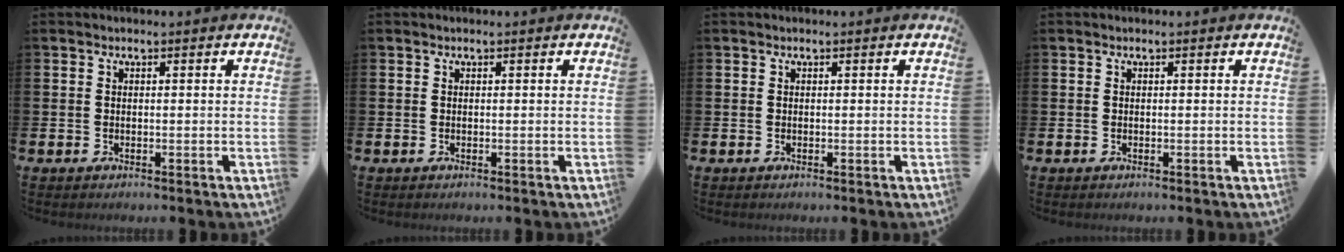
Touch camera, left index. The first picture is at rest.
{"total": 0.0}
{"total": 0.0}
{"total": 0.0}